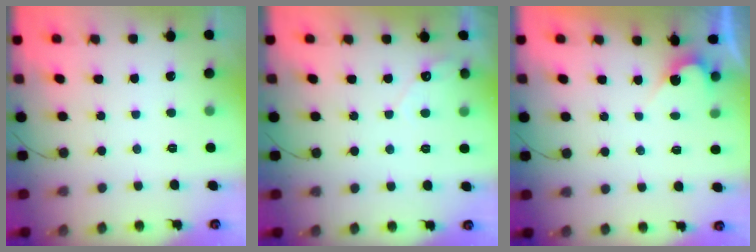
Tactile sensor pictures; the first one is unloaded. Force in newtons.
{"total": 3.4, "press": 3.4, "slide": 0.1}
{"total": 2.7, "press": 2.7, "slide": 0.1}